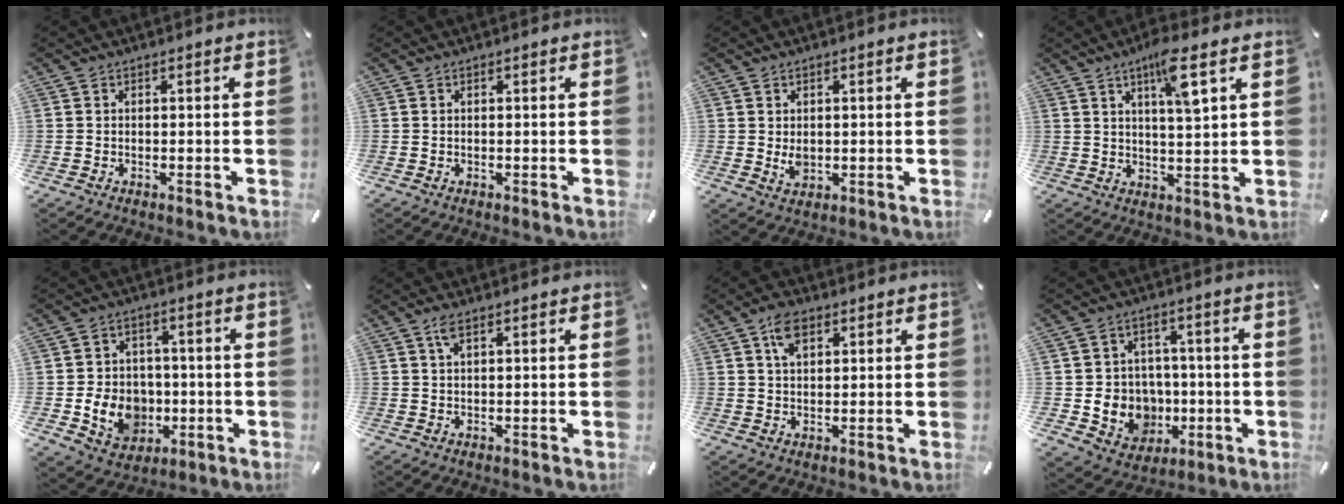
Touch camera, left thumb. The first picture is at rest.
{"total": 0.0}
{"total": 2.5, "force": [0.3, 1.9, 1.6], "torque": [-0.023, -0.001, 0.005]}
{"total": 8.8, "force": [4.7, 1.6, 7.2], "torque": [-0.119, -0.016, 0.073]}
{"total": 11.0, "force": [-2.4, 9.3, 5.3], "torque": [-0.104, 0.024, -0.036]}
{"total": 2.5, "force": [1.3, 0.7, 2.1], "torque": [-0.045, 0.004, 0.021]}
{"total": 5.9, "force": [2.9, 3.5, 3.8], "torque": [-0.068, 0.001, 0.050]}
{"total": 10.6, "force": [-1.2, 10.2, 2.6], "torque": [-0.046, 0.003, -0.007]}